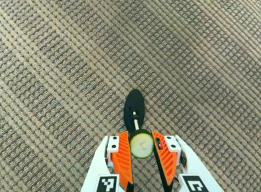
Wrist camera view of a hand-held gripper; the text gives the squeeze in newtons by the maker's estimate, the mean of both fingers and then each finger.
{"total": 8.5, "left": 8.1, "right": 8.8}